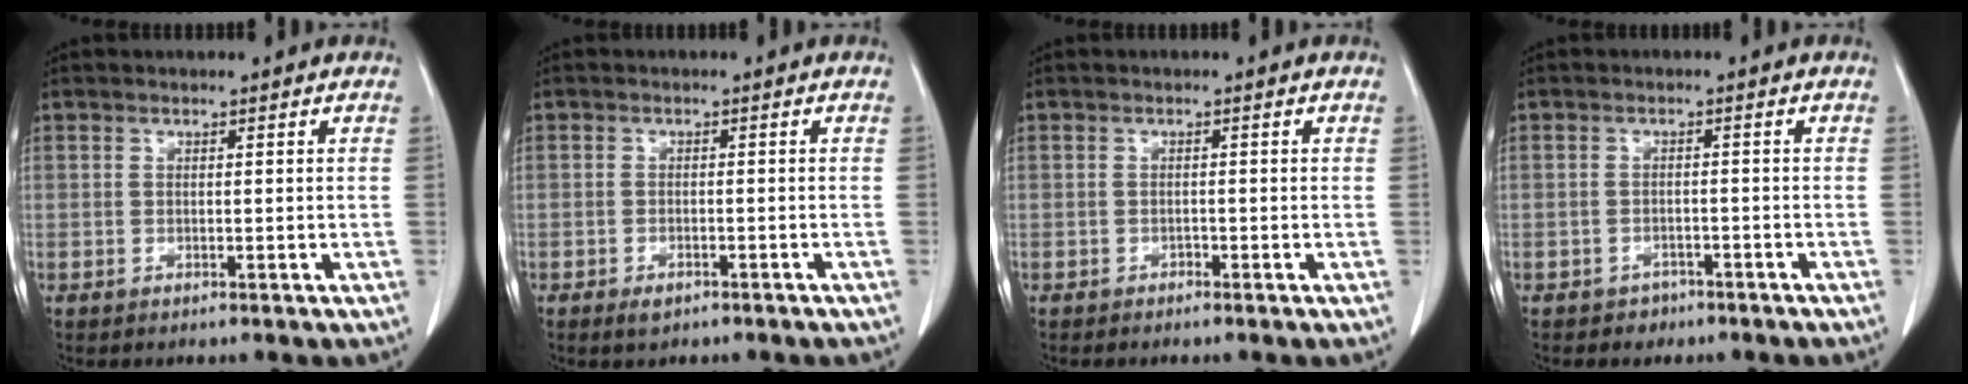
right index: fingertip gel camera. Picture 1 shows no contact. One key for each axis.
{"total": 2.1, "fx": -1.5, "fy": 0.9, "fz": 1.1, "tx": -0.018, "ty": 0.001, "tz": -0.016}
{"total": 0.6, "fx": -0.5, "fy": 0.2, "fz": 0.2, "tx": -0.005, "ty": 0.000, "tz": -0.010}
{"total": 2.1, "fx": -1.6, "fy": 1.4, "fz": 0.2, "tx": -0.010, "ty": 0.006, "tz": -0.020}